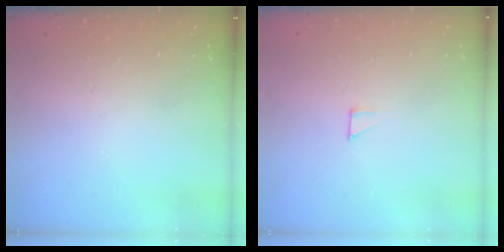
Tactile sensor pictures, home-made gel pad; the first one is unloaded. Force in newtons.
{"total": 2.3, "press": 2.3, "slide": 0.2}